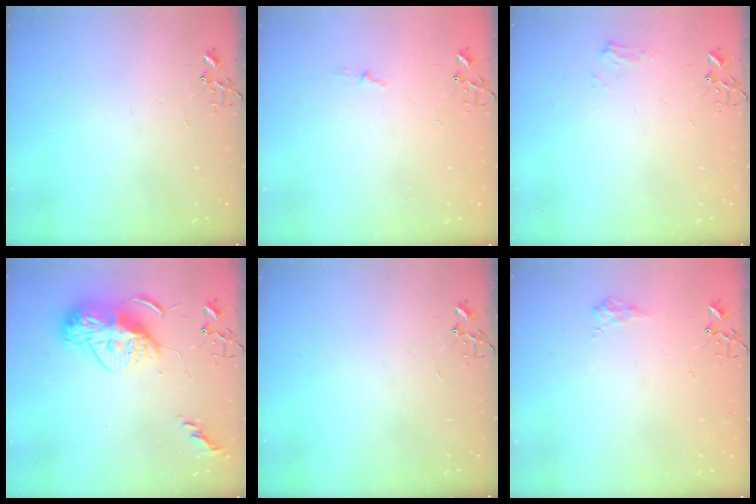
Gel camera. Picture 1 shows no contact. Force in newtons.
{"total": 3.3, "press": 3.3, "slide": 0.4}
{"total": 6.4, "press": 6.4, "slide": 0.2}
{"total": 14.6, "press": 14.6, "slide": 1.4}
{"total": 0.0}
{"total": 6.7, "press": 6.6, "slide": 0.9}